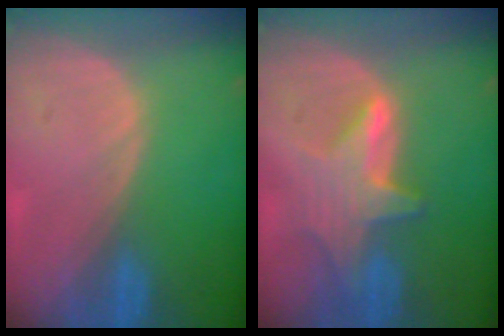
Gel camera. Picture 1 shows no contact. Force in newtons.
{"total": 6.9, "press": 6.4, "slide": 2.6}